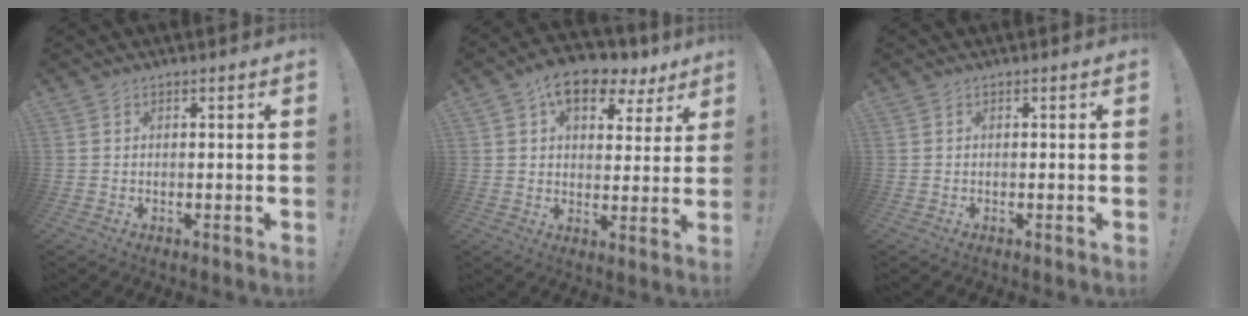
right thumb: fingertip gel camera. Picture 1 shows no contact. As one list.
[{"total": 11.6, "force": [6.6, 6.8, 6.7], "torque": [-0.102, -0.032, 0.119]}, {"total": 0.0}]